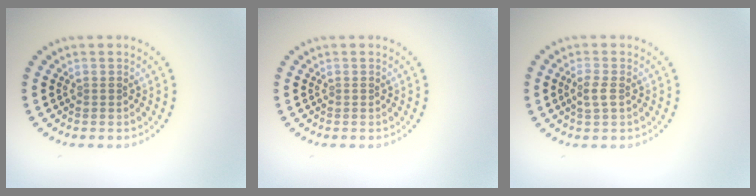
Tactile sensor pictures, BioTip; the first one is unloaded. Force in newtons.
{"total": 0.0}
{"total": 1.5, "press": 1.4, "slide": 0.5}